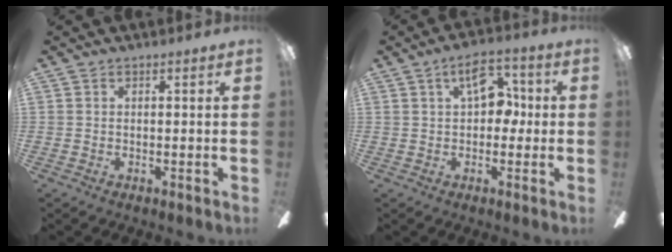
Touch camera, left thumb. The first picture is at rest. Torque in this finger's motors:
{"motor_torque": [-0.31, 0.19, -0.09, -0.27, 0.06]}